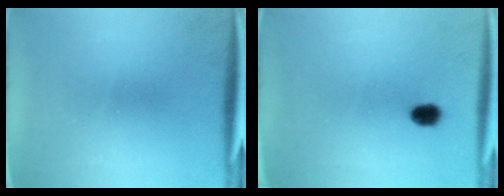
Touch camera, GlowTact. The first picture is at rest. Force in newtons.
{"total": 2.6}